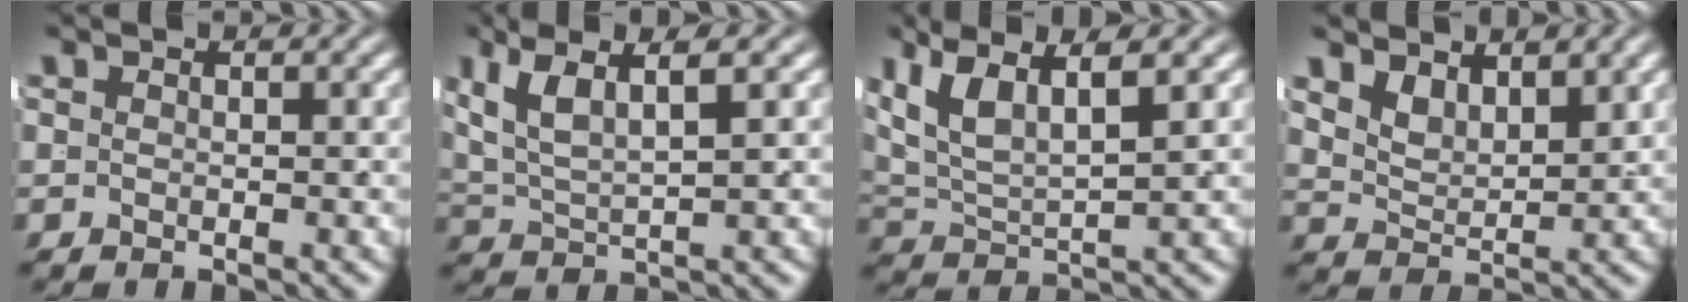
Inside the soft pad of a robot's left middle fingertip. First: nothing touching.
{"total": 6.4, "force": [2.4, 3.8, 4.6], "torque": [-0.095, 0.000, 0.044]}
{"total": 8.0, "force": [2.9, 5.3, 5.2], "torque": [-0.121, -0.004, 0.049]}
{"total": 3.4, "force": [2.2, 1.9, 1.8], "torque": [-0.039, -0.012, 0.038]}